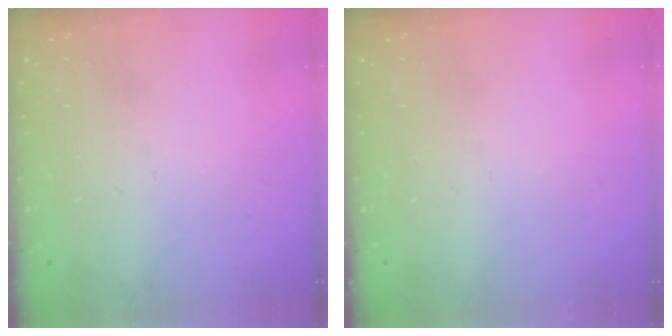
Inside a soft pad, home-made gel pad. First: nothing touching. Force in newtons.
{"total": 0.0}